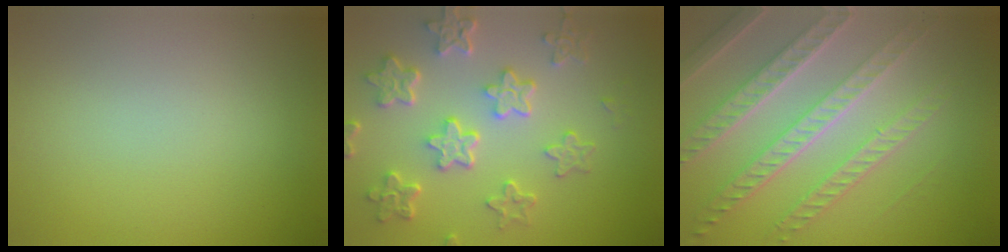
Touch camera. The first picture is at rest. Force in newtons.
{"total": 6.2, "press": 4.7, "slide": 4.0}
{"total": 6.4, "press": 5.2, "slide": 3.9}